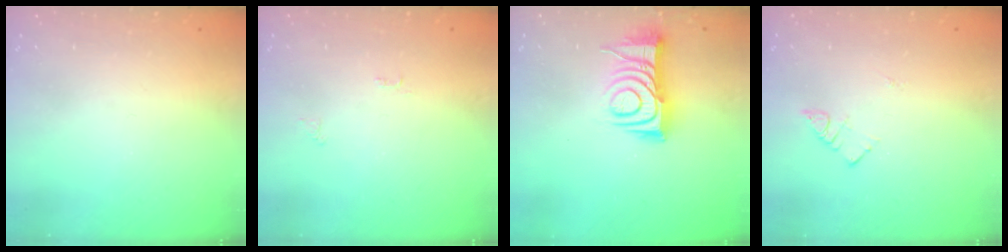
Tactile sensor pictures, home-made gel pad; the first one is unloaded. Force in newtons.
{"total": 2.5, "press": 2.5, "slide": 0.4}
{"total": 10.8, "press": 10.8, "slide": 0.2}
{"total": 3.9, "press": 3.8, "slide": 0.4}